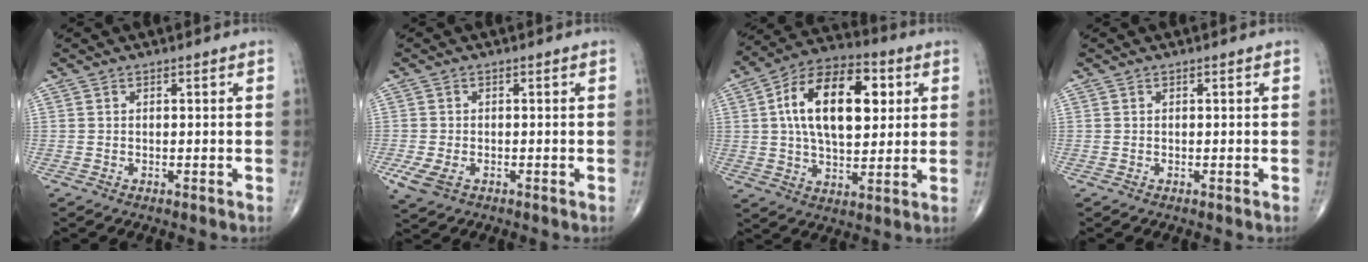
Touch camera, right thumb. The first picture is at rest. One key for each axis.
{"total": 4.0, "fx": -1.5, "fy": 2.4, "fz": 2.8, "tx": -0.069, "ty": -0.004, "tz": -0.024}
{"total": 19.2, "fx": 4.2, "fy": 10.4, "fz": 15.5, "tx": -0.237, "ty": 0.010, "tz": 0.065}
{"total": 0.0}